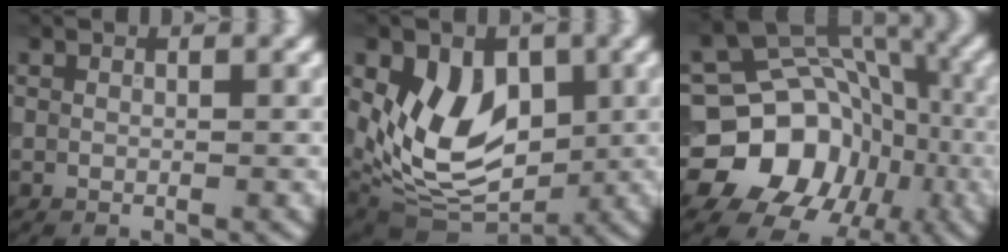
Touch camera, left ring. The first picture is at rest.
{"total": 8.2, "force": [1.0, 5.6, 5.9], "torque": [-0.105, -0.018, 0.018]}
{"total": 15.9, "force": [-4.8, 13.7, 6.6], "torque": [-0.094, -0.004, -0.108]}